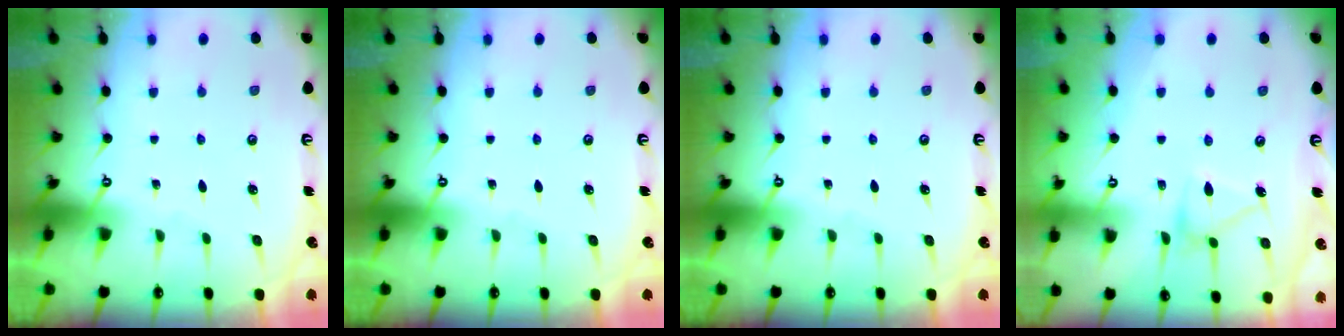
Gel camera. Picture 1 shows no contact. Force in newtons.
{"total": 0.0}
{"total": 0.0}
{"total": 12.5, "press": 12.5, "slide": 0.3}